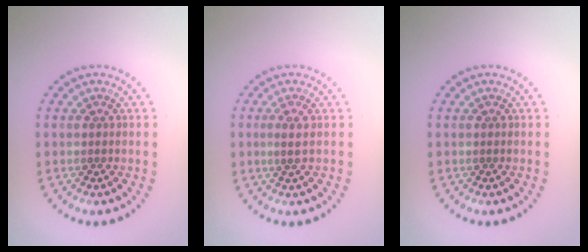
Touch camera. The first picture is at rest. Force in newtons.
{"total": 1.1, "press": 1.0, "slide": 0.5}
{"total": 0.0}